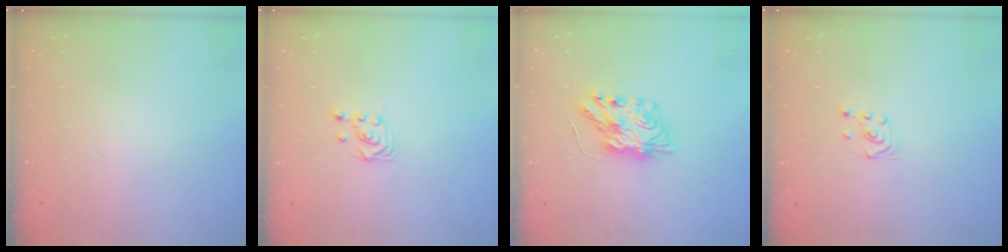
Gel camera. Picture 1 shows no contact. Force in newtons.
{"total": 3.4, "press": 3.4, "slide": 0.5}
{"total": 8.4, "press": 8.4, "slide": 0.5}
{"total": 2.6, "press": 2.4, "slide": 1.0}